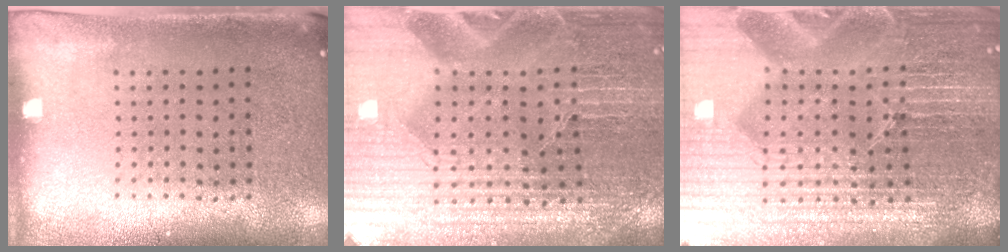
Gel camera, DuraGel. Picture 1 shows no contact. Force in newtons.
{"total": 4.4, "press": 4.3, "slide": 1.0}
{"total": 7.2, "press": 6.3, "slide": 3.5}